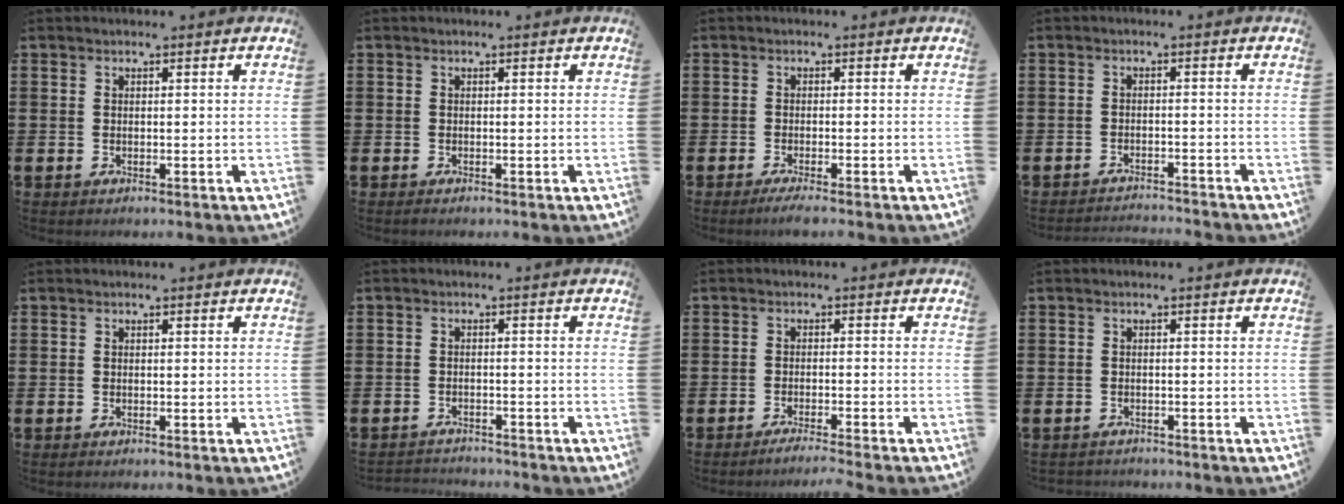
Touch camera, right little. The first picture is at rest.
{"total": 0.0}
{"total": 1.4, "force": [-0.9, 0.1, 1.1], "torque": [-0.017, -0.002, -0.016]}
{"total": 1.8, "force": [-1.8, -0.2, -0.1], "torque": [-0.001, 0.004, -0.038]}
{"total": 0.0}
{"total": 1.6, "force": [-1.6, 0.0, -0.2], "torque": [-0.002, 0.002, -0.036]}
{"total": 1.7, "force": [-1.5, -0.2, 0.8], "torque": [-0.010, 0.000, -0.028]}
{"total": 0.7, "force": [-0.7, 0.1, -0.1], "torque": [-0.001, 0.000, -0.015]}